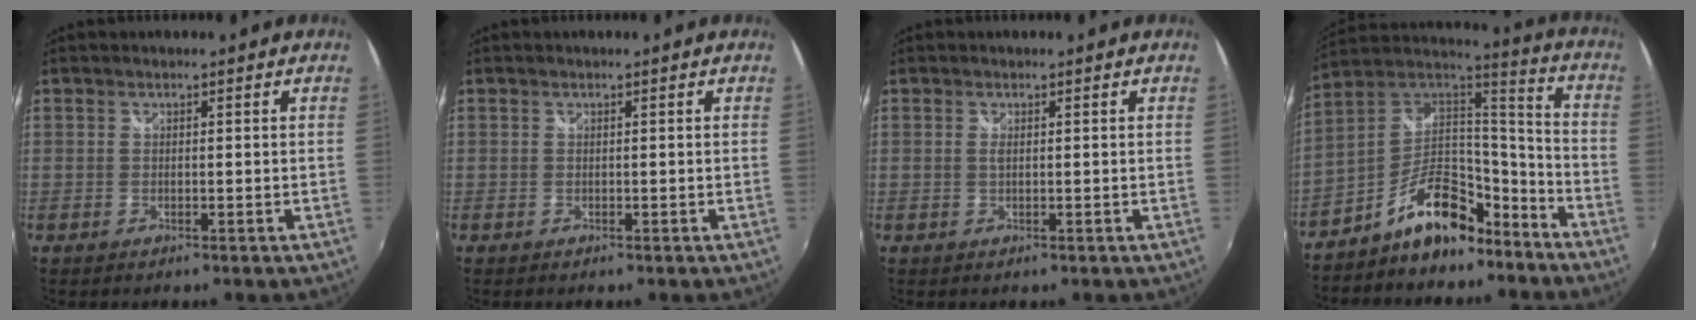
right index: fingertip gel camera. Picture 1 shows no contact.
{"total": 0.0}
{"total": 0.7, "force": [0.1, 0.1, 0.7], "torque": [-0.014, 0.001, 0.001]}
{"total": 15.3, "force": [-9.9, 7.8, 8.7], "torque": [-0.166, 0.044, -0.154]}